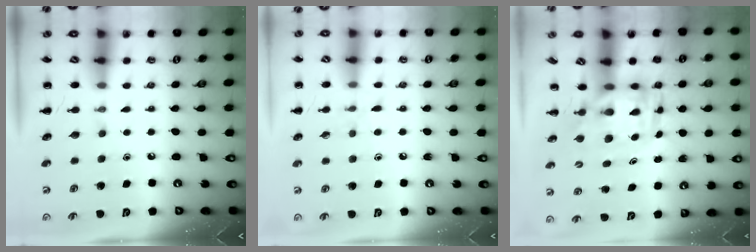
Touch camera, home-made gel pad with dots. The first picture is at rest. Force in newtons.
{"total": 6.9, "press": 6.7, "slide": 1.9}
{"total": 3.9, "press": 3.8, "slide": 0.8}